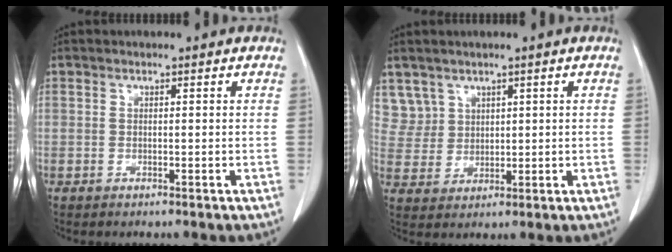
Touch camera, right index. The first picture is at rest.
{"total": 5.1, "force": [3.2, 4.0, -0.3], "torque": [0.013, 0.005, 0.072]}